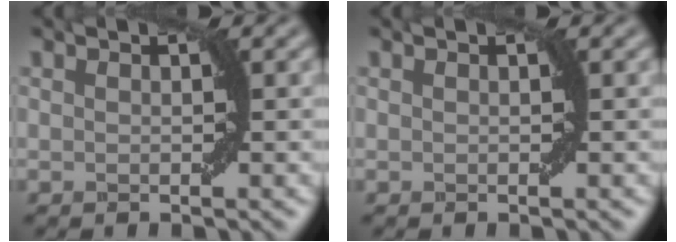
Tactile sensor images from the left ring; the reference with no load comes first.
{"total": 0.0}